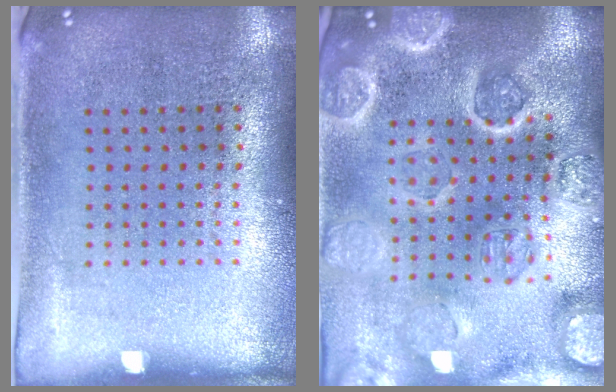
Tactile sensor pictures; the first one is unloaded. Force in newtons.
{"total": 4.8, "press": 4.2, "slide": 2.3}